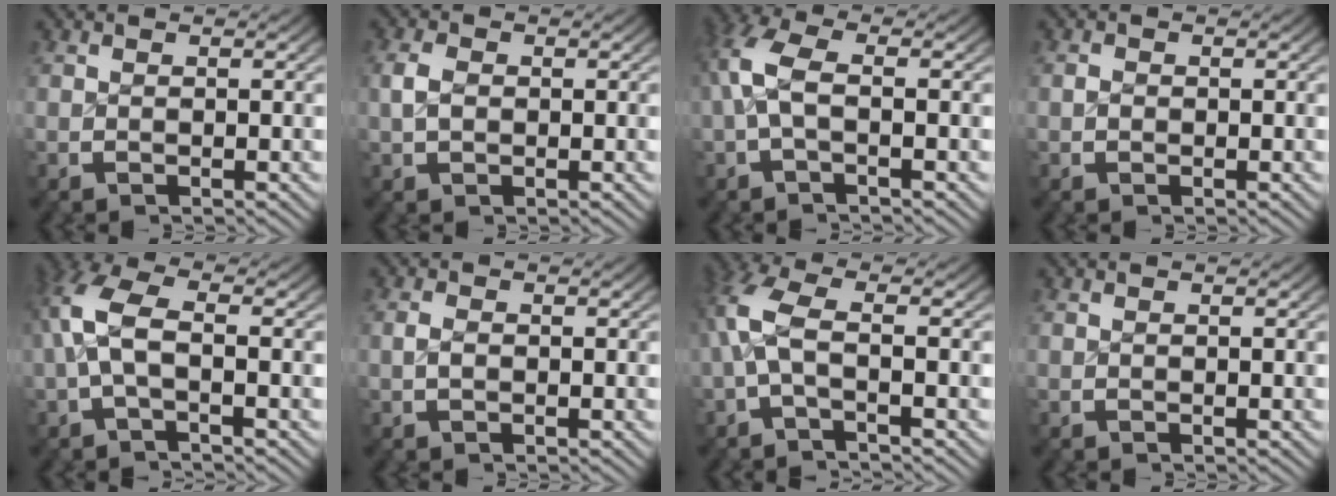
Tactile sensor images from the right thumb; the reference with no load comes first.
{"total": 2.2, "force": [0.0, 1.6, 1.4], "torque": [-0.036, -0.005, 0.003]}
{"total": 4.4, "force": [0.0, 2.3, 3.7], "torque": [-0.100, -0.004, 0.004]}
{"total": 0.6, "force": [-0.2, 0.5, 0.2], "torque": [-0.008, -0.006, -0.004]}
{"total": 5.3, "force": [0.0, 2.8, 4.5], "torque": [-0.114, -0.005, 0.004]}
{"total": 1.1, "force": [-0.2, 0.7, 0.8], "torque": [-0.023, -0.006, -0.002]}
{"total": 4.4, "force": [-0.3, 2.1, 3.9], "torque": [-0.106, -0.006, -0.002]}
{"total": 0.0}